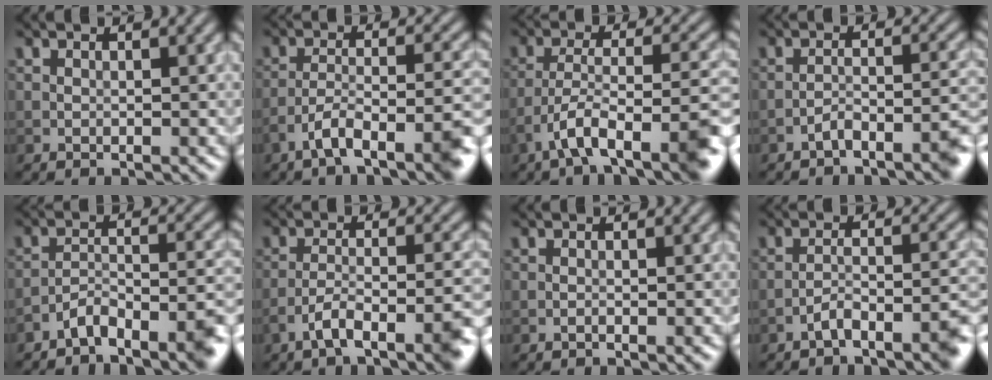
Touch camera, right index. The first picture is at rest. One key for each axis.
{"total": 6.7, "fx": -4.5, "fy": 1.5, "fz": 4.6, "tx": -0.074, "ty": 0.002, "tz": -0.078}
{"total": 8.7, "fx": -5.1, "fy": 2.7, "fz": 6.5, "tx": -0.104, "ty": 0.001, "tz": -0.086}
{"total": 3.5, "fx": -2.6, "fy": 0.6, "fz": 2.2, "tx": -0.036, "ty": 0.010, "tz": -0.049}
{"total": 5.0, "fx": -4.0, "fy": 1.2, "fz": 2.8, "tx": -0.044, "ty": 0.003, "tz": -0.073}
{"total": 6.1, "fx": -4.0, "fy": 1.4, "fz": 4.4, "tx": -0.070, "ty": 0.002, "tz": -0.069}
{"total": 0.7, "fx": -0.5, "fy": 0.1, "fz": 0.5, "tx": -0.005, "ty": 0.001, "tz": -0.011}
{"total": 4.2, "fx": -3.0, "fy": 0.7, "fz": 2.9, "tx": -0.045, "ty": 0.010, "tz": -0.055}